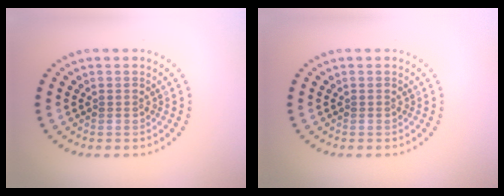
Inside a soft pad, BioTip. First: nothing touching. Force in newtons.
{"total": 0.0}